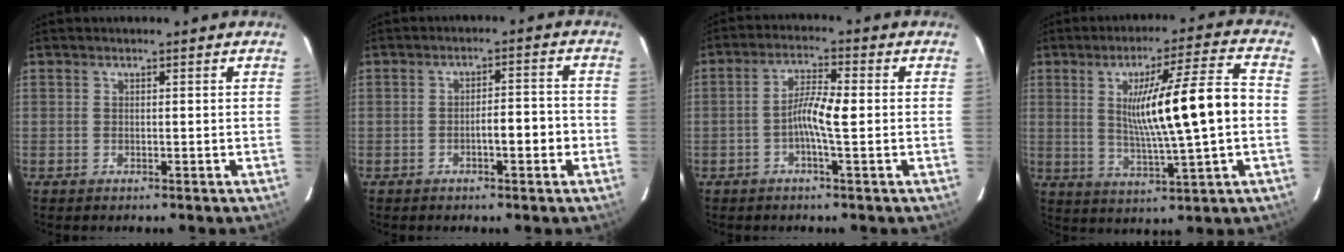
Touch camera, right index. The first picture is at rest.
{"total": 4.7, "force": [-1.6, 1.1, 4.3], "torque": [-0.063, 0.019, -0.021]}
{"total": 5.6, "force": [-0.9, 0.5, 5.5], "torque": [-0.105, 0.008, -0.019]}
{"total": 14.4, "force": [0.6, 0.0, 14.4], "torque": [-0.237, 0.004, 0.015]}